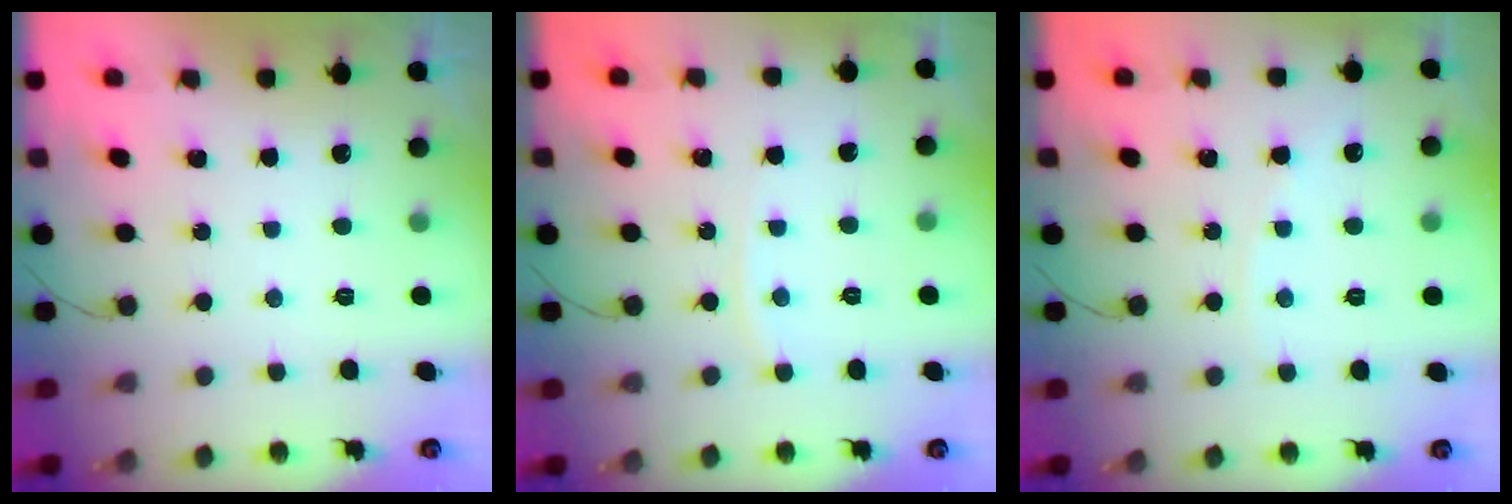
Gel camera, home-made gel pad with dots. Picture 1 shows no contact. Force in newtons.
{"total": 2.8, "press": 2.7, "slide": 0.3}
{"total": 2.8, "press": 2.8, "slide": 0.3}